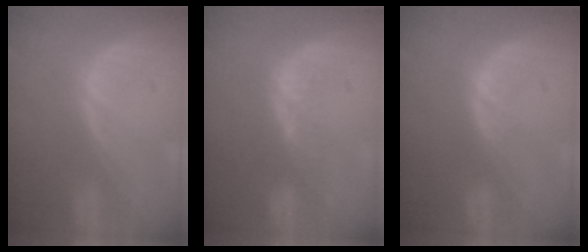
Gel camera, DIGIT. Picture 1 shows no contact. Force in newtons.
{"total": 4.3, "press": 3.6, "slide": 2.3}
{"total": 1.0, "press": 1.0, "slide": 0.2}